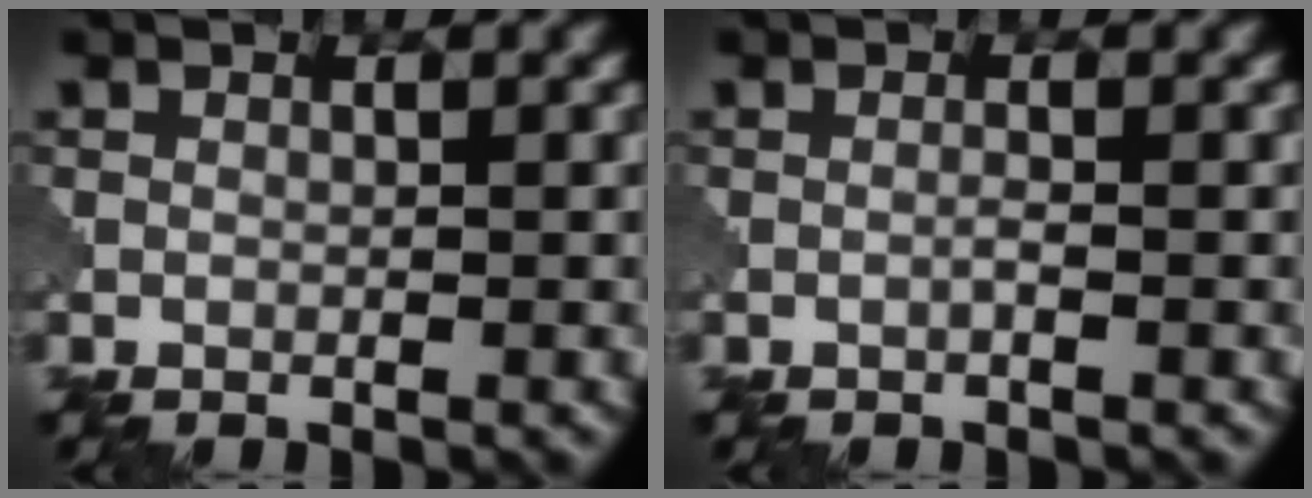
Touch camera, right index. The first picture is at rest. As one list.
[{"total": 0.6, "force": [-0.3, -0.1, 0.6], "torque": [-0.012, 0.002, -0.008]}]